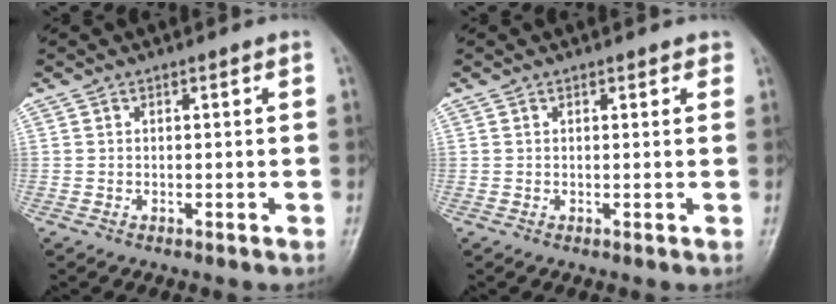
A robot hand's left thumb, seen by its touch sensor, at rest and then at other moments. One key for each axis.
{"total": 1.2, "fx": 0.8, "fy": 0.6, "fz": 0.7, "tx": -0.003, "ty": -0.002, "tz": 0.005}